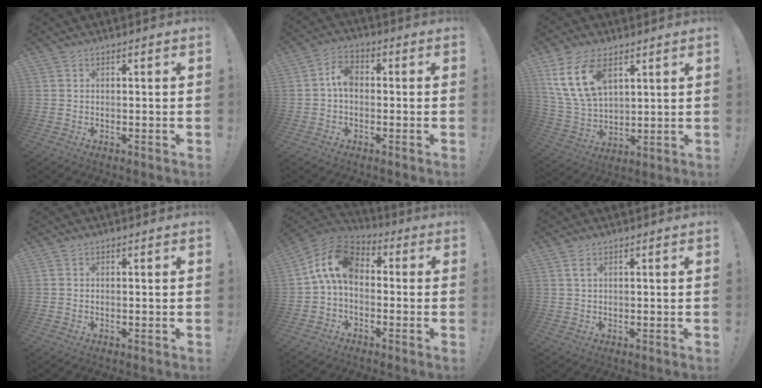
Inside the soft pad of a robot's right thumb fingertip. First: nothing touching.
{"total": 5.3, "force": [-0.5, 3.5, 4.0], "torque": [-0.071, 0.008, -0.010]}
{"total": 14.6, "force": [7.2, 8.3, 9.6], "torque": [-0.209, -0.021, 0.138]}
{"total": 0.0}
{"total": 12.3, "force": [1.3, 7.7, 9.5], "torque": [-0.172, 0.018, 0.023]}
{"total": 2.0, "force": [1.0, 0.8, 1.6], "torque": [-0.027, -0.001, 0.016]}